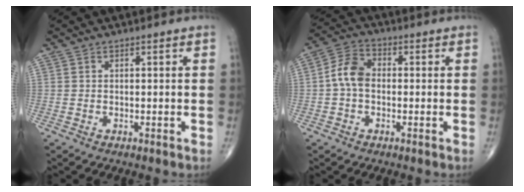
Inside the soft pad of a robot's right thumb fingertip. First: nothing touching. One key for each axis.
{"total": 6.5, "fx": -0.5, "fy": 4.5, "fz": 4.6, "tx": -0.083, "ty": 0.021, "tz": -0.021}